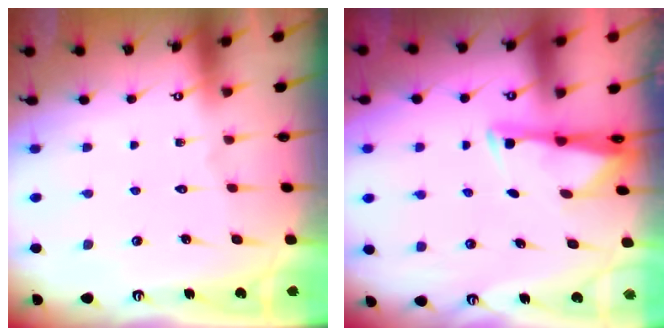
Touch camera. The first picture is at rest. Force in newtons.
{"total": 3.0, "press": 2.9, "slide": 0.4}